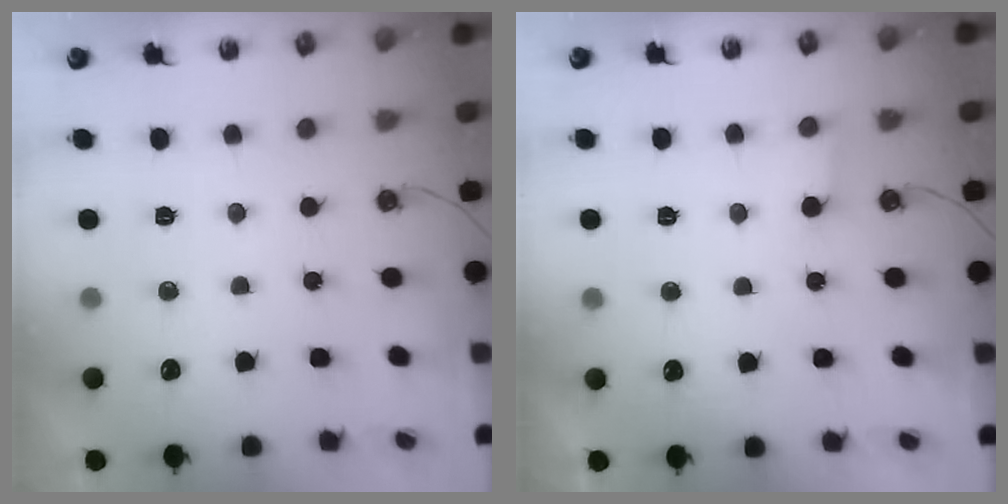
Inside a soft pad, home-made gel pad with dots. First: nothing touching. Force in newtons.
{"total": 5.1, "press": 5.1, "slide": 0.4}